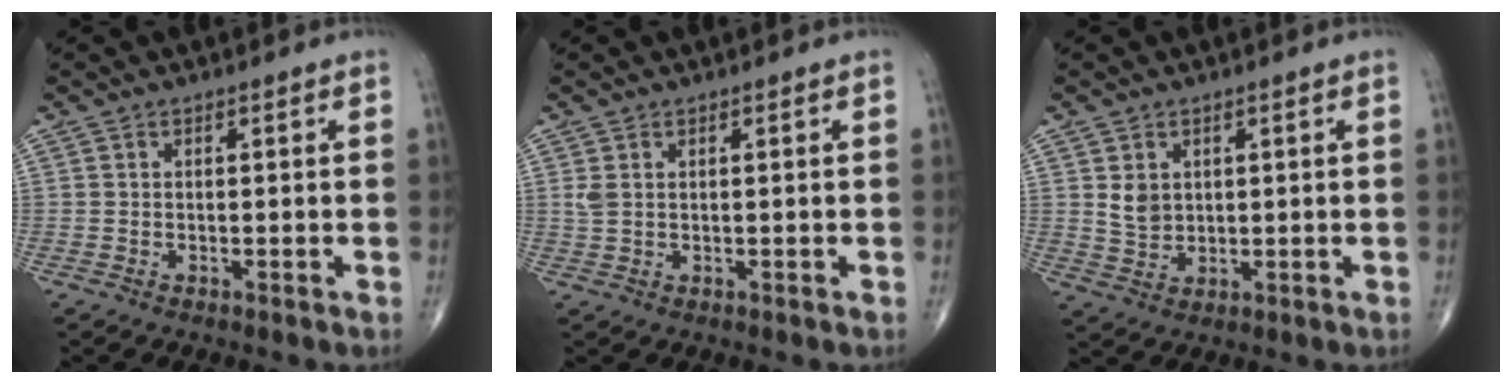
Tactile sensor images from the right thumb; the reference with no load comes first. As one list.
[{"total": 1.6, "force": [0.6, 0.9, 1.2], "torque": [-0.030, 0.008, 0.019]}, {"total": 4.1, "force": [1.2, 3.2, 2.2], "torque": [-0.027, -0.013, 0.031]}]